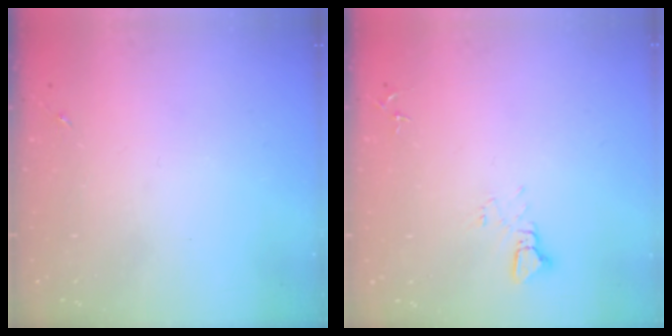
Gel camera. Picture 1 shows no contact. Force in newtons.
{"total": 3.4, "press": 3.4, "slide": 0.4}